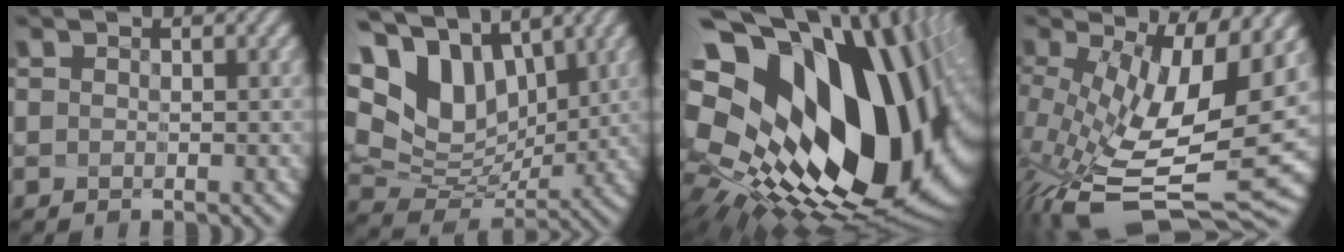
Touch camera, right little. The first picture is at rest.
{"total": 10.2, "force": [4.2, 6.5, 6.7], "torque": [-0.152, 0.002, 0.080]}
{"total": 20.4, "force": [0.9, 12.9, 15.8], "torque": [-0.270, -0.029, 0.048]}
{"total": 12.4, "force": [-1.7, 3.5, 11.8], "torque": [-0.210, -0.037, -0.009]}